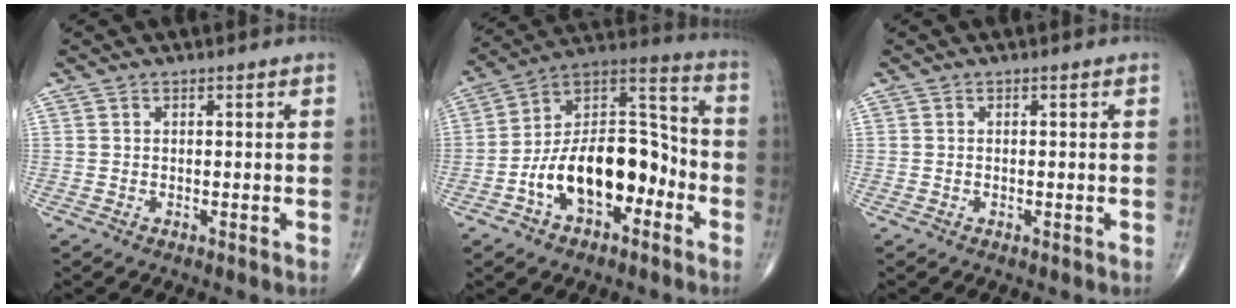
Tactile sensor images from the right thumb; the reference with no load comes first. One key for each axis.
{"total": 18.9, "fx": -6.3, "fy": 10.7, "fz": 14.2, "tx": -0.204, "ty": 0.071, "tz": -0.107}
{"total": 0.0}